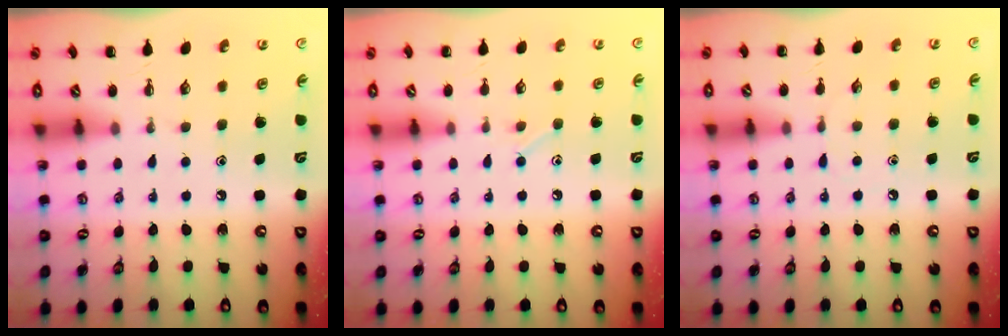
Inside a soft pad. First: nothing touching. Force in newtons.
{"total": 5.2, "press": 5.0, "slide": 1.4}
{"total": 4.0, "press": 3.8, "slide": 1.4}